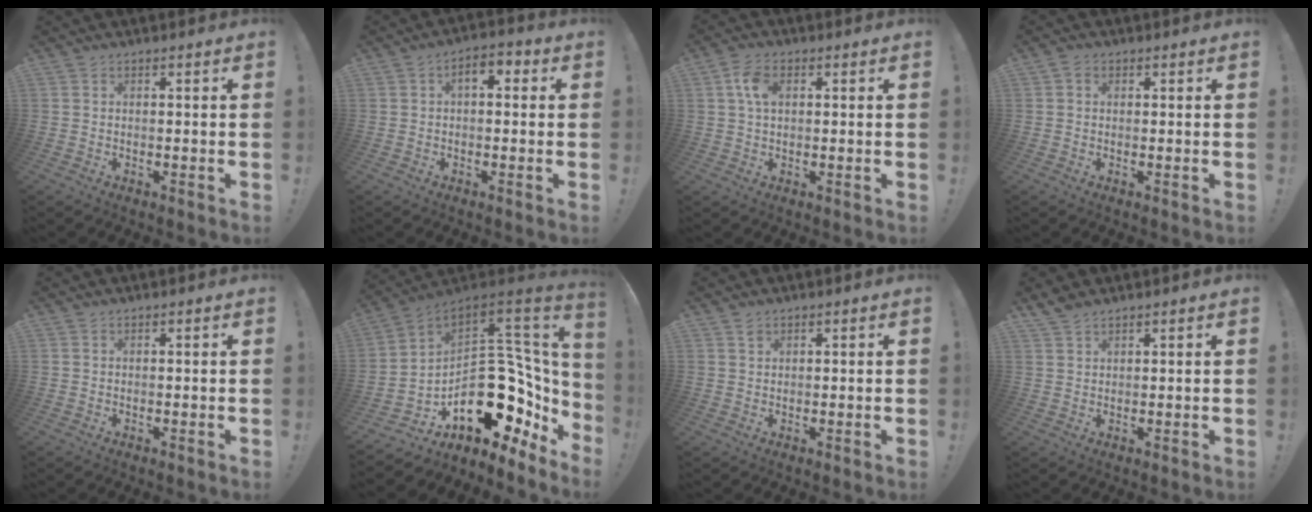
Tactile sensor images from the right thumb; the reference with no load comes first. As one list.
[{"total": 4.7, "force": [0.5, 2.9, 3.7], "torque": [-0.046, 0.002, 0.005]}, {"total": 6.3, "force": [1.6, 4.0, 4.6], "torque": [-0.083, 0.003, 0.027]}, {"total": 1.2, "force": [0.3, 1.0, 0.6], "torque": [-0.012, 0.004, 0.005]}, {"total": 0.0}, {"total": 25.4, "force": [-4.2, 15.7, 19.5], "torque": [-0.277, -0.010, -0.033]}, {"total": 1.2, "force": [0.8, 0.8, 0.2], "torque": [0.009, -0.006, 0.012]}, {"total": 2.8, "force": [2.4, 0.9, 1.0], "torque": [-0.016, -0.014, 0.046]}]